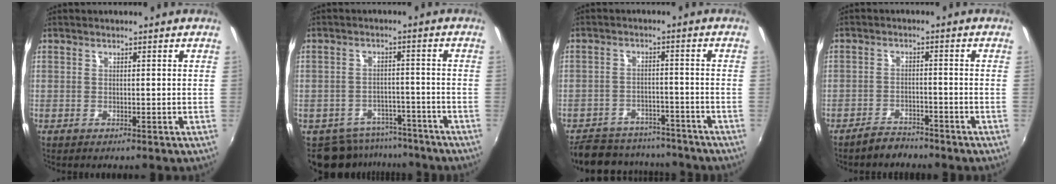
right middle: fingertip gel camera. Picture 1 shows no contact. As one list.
[{"total": 10.2, "force": [-8.4, 5.5, 1.9], "torque": [-0.047, 0.010, -0.109]}, {"total": 16.8, "force": [-14.3, 6.8, 5.7], "torque": [-0.138, 0.010, -0.193]}, {"total": 4.1, "force": [-3.8, 1.4, 0.8], "torque": [-0.030, 0.005, -0.060]}]